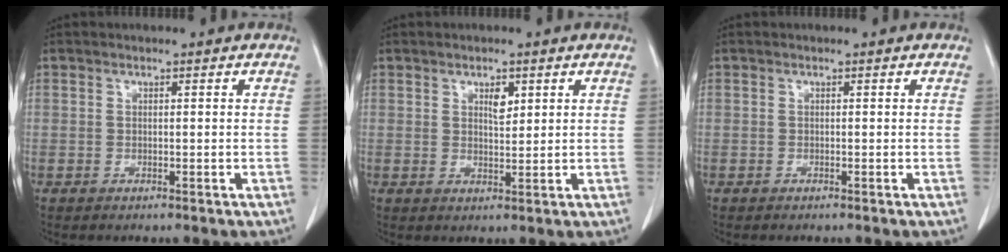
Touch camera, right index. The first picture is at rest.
{"total": 2.4, "force": [1.2, 1.0, 1.8], "torque": [-0.030, -0.003, 0.022]}
{"total": 0.0}